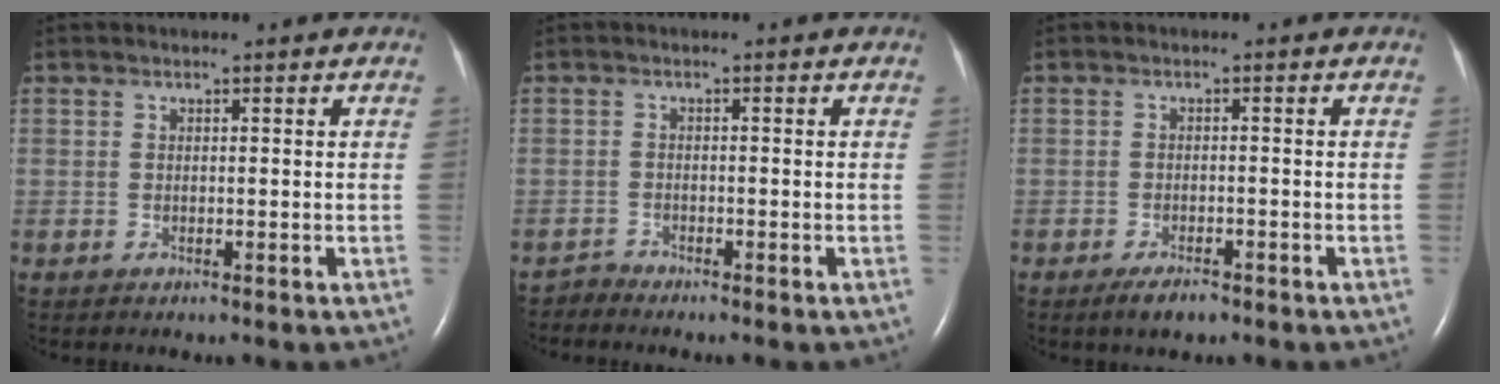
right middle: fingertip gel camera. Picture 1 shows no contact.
{"total": 1.3, "force": [-1.1, -0.1, -0.6], "torque": [0.015, -0.008, -0.021]}
{"total": 2.8, "force": [-2.1, 0.9, 1.7], "torque": [-0.039, -0.004, -0.032]}